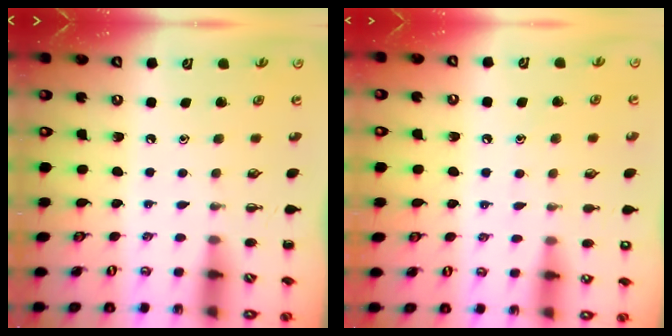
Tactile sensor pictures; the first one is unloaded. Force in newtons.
{"total": 7.7, "press": 7.5, "slide": 1.7}